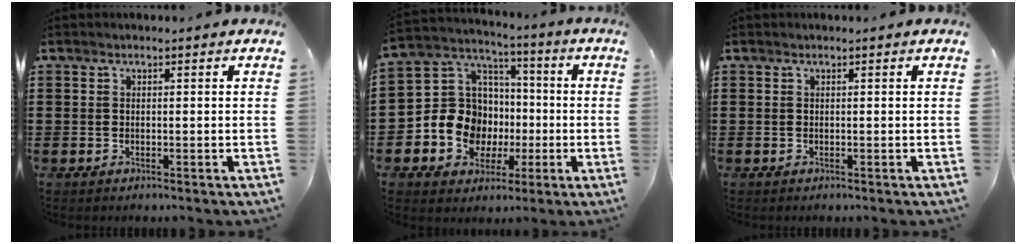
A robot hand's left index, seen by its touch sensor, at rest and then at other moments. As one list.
[{"total": 11.0, "force": [-2.2, 10.0, 3.9], "torque": [-0.120, 0.006, -0.039]}, {"total": 0.0}]